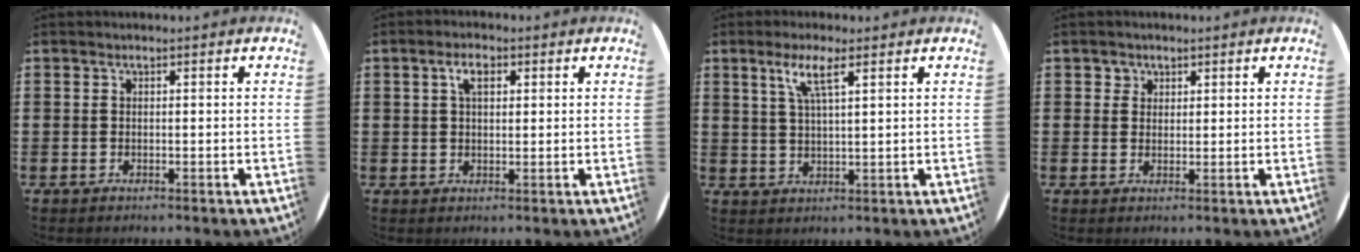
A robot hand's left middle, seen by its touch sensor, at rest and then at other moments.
{"total": 3.2, "force": [1.6, 1.5, 2.3], "torque": [-0.043, 0.006, 0.025]}
{"total": 4.7, "force": [2.8, 0.7, 3.7], "torque": [-0.081, 0.007, 0.046]}
{"total": 1.7, "force": [1.2, 1.2, 0.1], "torque": [0.012, -0.003, 0.021]}